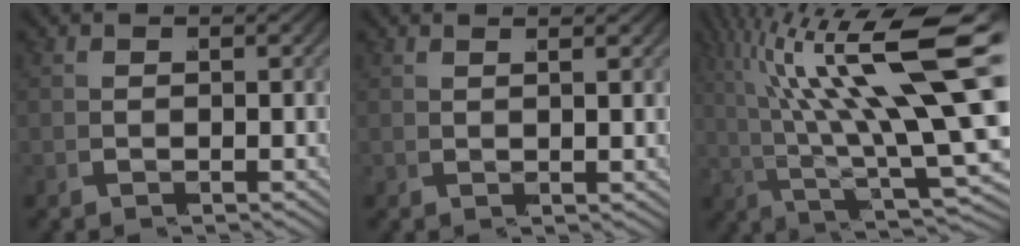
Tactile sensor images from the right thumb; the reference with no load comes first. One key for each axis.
{"total": 1.5, "fx": 0.9, "fy": 0.4, "fz": 1.2, "tx": -0.027, "ty": -0.003, "tz": 0.024}
{"total": 13.2, "fx": 2.4, "fy": 5.1, "fz": 11.9, "tx": -0.188, "ty": -0.003, "tz": 0.053}